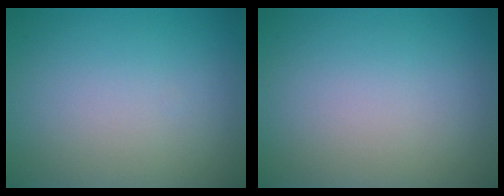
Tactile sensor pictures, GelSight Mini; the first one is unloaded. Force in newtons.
{"total": 0.0}